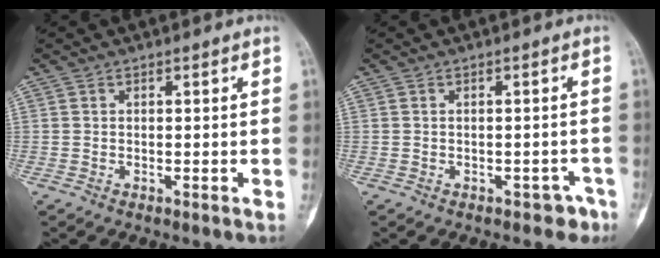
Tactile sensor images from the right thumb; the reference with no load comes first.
{"total": 2.9, "force": [-2.0, 1.9, 1.0], "torque": [0.006, 0.021, -0.020]}